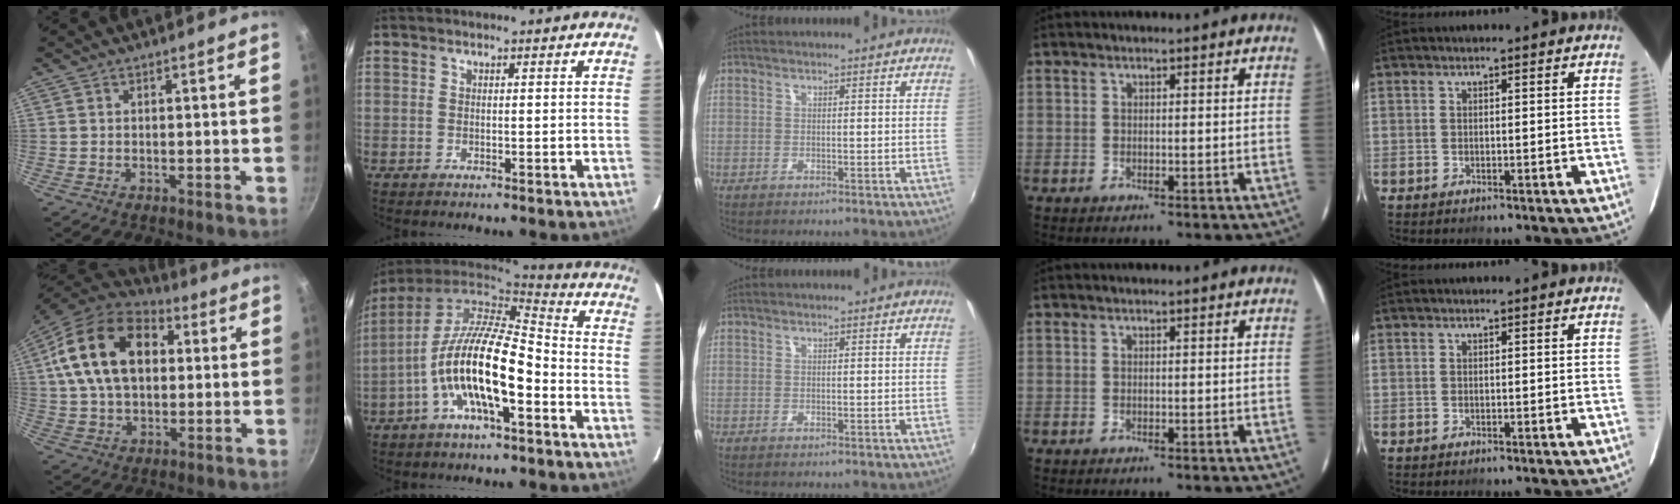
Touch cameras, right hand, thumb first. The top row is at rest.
{"thumb": {"total": 19.8, "force": [4.8, 13.2, 14.0], "torque": [-0.221, 0.014, 0.073]}, "index": {"total": 15.9, "force": [-5.9, 4.6, 14.1], "torque": [-0.263, -0.008, -0.114]}}